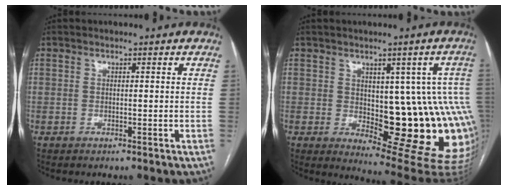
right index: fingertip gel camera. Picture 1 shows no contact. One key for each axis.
{"total": 16.7, "fx": -1.2, "fy": 6.4, "fz": 15.4, "tx": -0.119, "ty": 0.014, "tz": 0.007}